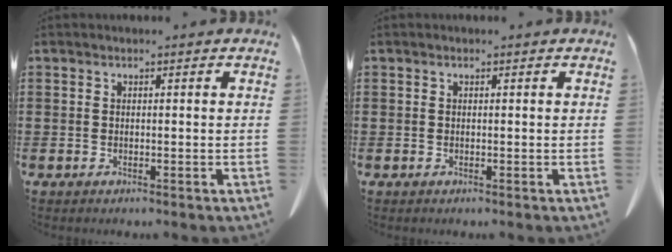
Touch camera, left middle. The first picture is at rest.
{"total": 0.0}